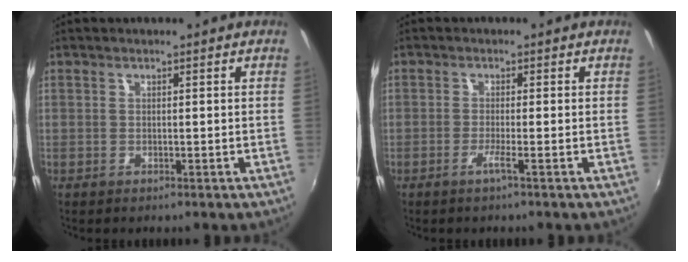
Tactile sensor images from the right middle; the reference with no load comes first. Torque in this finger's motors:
{"motor_torque": [0.99, -0.78, 0.14, 0.07]}